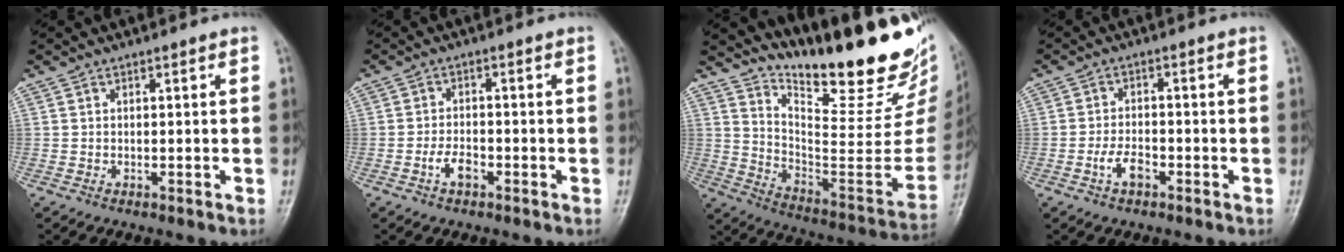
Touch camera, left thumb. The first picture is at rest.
{"total": 3.5, "force": [-1.7, 1.9, 2.4], "torque": [-0.042, 0.014, -0.034]}
{"total": 28.1, "force": [21.5, 7.5, 16.5], "torque": [-0.215, -0.150, 0.316]}
{"total": 4.0, "force": [-1.9, 2.1, 2.8], "torque": [-0.052, 0.016, -0.037]}